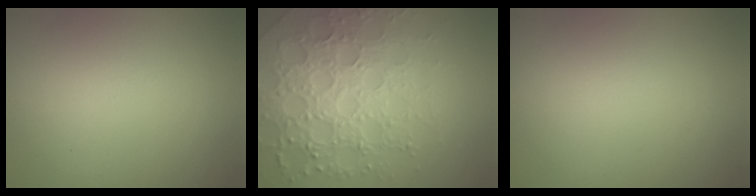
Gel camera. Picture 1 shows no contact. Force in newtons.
{"total": 7.3, "press": 7.1, "slide": 1.6}
{"total": 0.0}